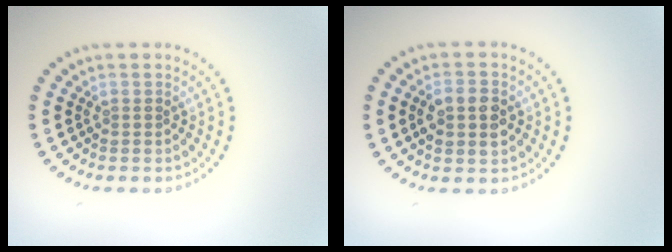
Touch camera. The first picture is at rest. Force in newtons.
{"total": 3.6, "press": 3.6, "slide": 0.1}